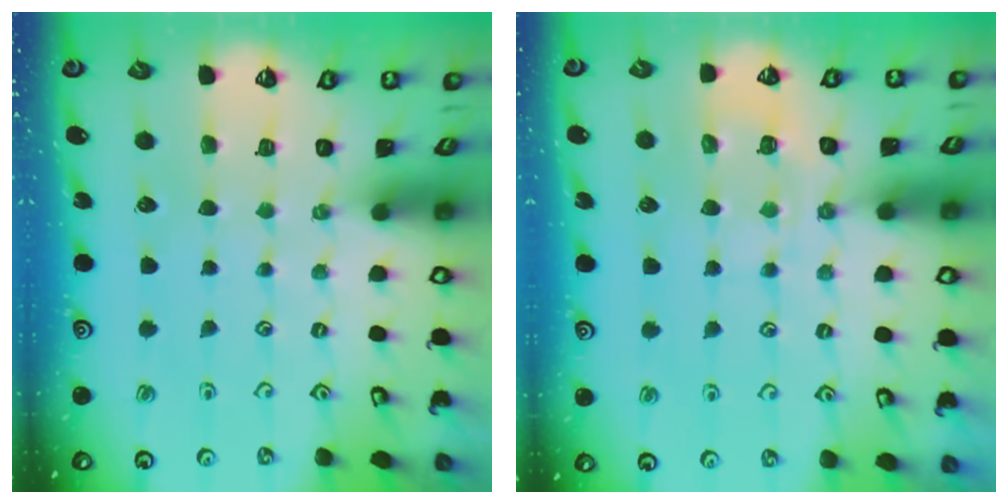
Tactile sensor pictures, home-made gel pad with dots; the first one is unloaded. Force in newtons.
{"total": 7.8, "press": 7.8, "slide": 0.5}